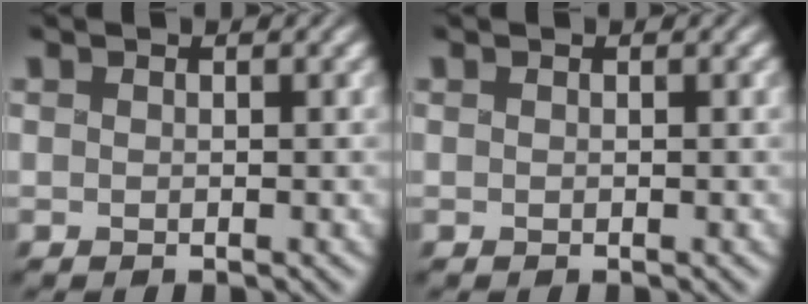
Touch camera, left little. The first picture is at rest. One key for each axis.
{"total": 0.0}